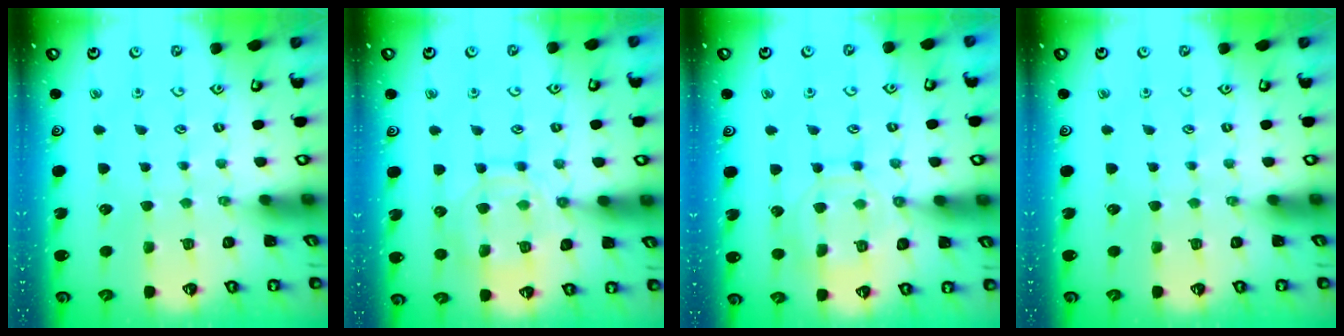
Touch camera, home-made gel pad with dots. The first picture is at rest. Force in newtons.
{"total": 13.6, "press": 13.5, "slide": 1.2}
{"total": 10.9, "press": 10.9, "slide": 0.9}
{"total": 0.0}